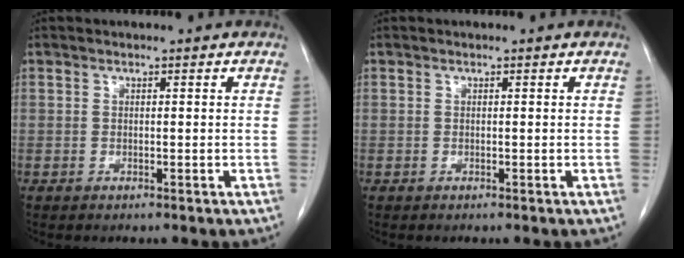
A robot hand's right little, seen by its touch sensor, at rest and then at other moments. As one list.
[{"total": 0.0}]